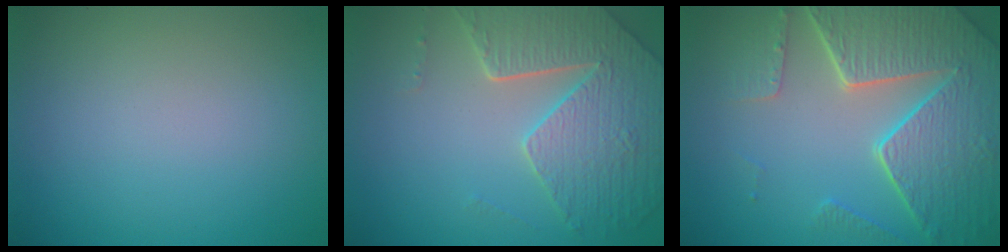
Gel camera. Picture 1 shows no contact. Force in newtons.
{"total": 6.2, "press": 5.1, "slide": 3.6}
{"total": 8.4, "press": 6.2, "slide": 5.8}